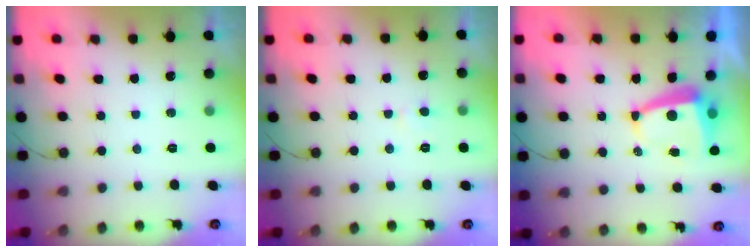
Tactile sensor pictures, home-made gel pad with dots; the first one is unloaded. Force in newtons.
{"total": 2.8, "press": 2.8, "slide": 0.3}
{"total": 5.3, "press": 5.2, "slide": 0.7}